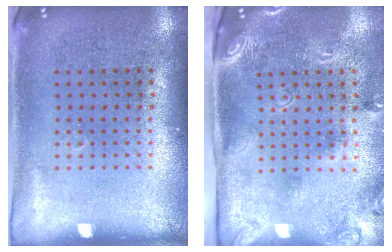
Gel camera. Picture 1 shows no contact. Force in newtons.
{"total": 2.5, "press": 1.7, "slide": 1.8}